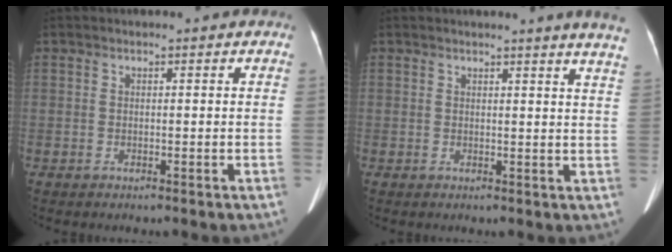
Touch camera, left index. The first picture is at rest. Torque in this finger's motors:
{"motor_torque": [-0.06, -0.59, -0.01, -0.07]}